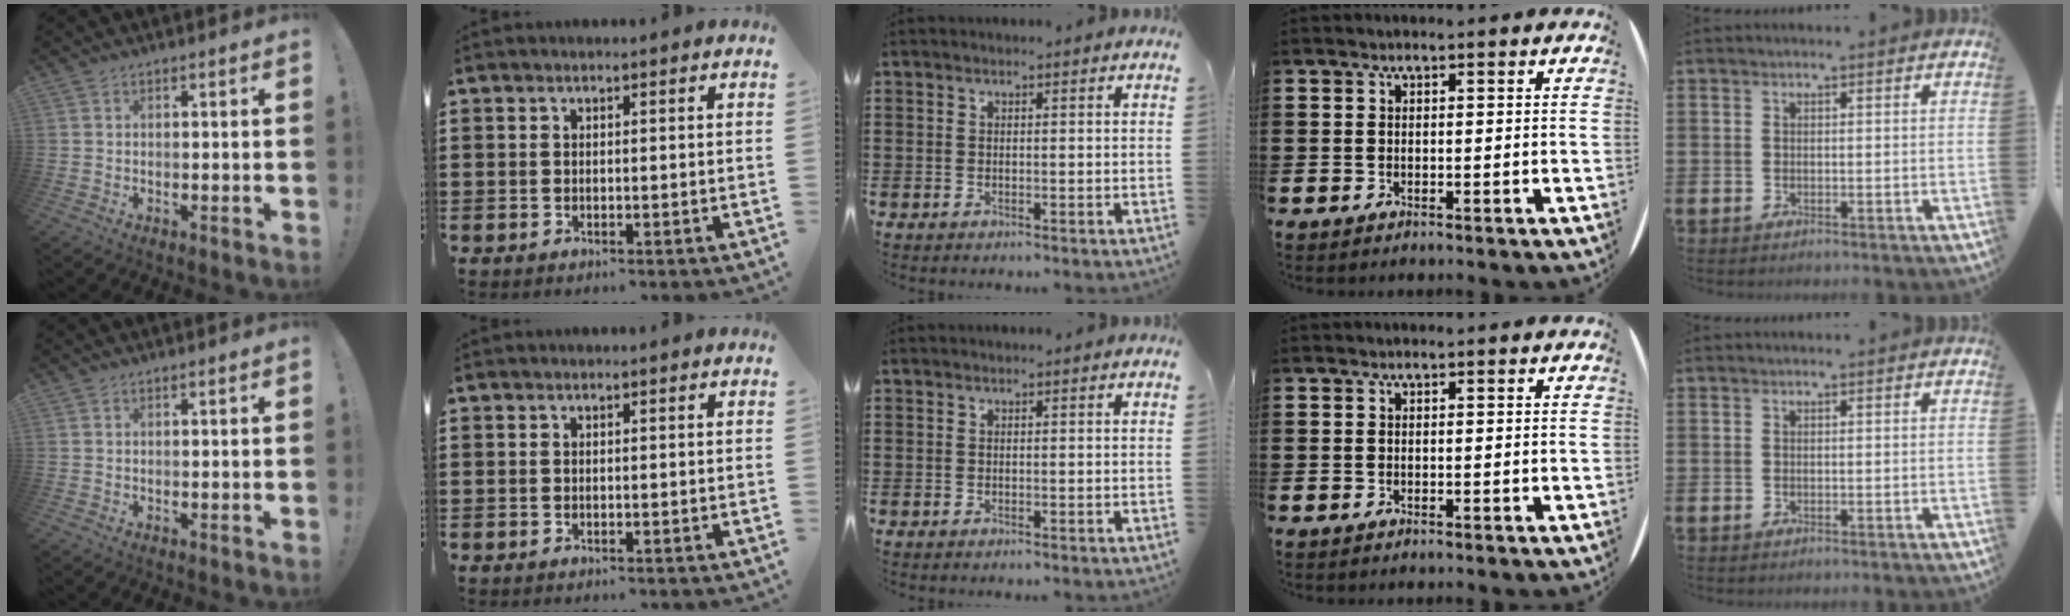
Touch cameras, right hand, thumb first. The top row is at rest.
{}